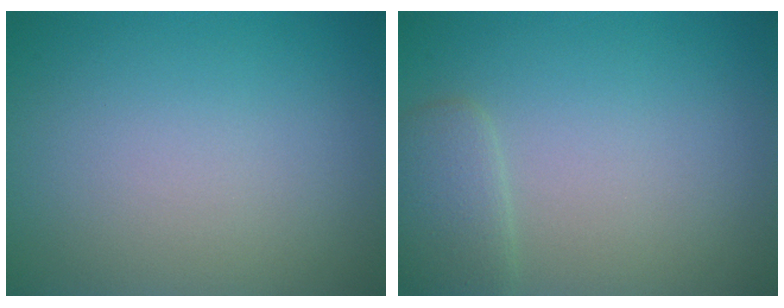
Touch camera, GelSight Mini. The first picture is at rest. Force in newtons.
{"total": 2.1, "press": 2.1, "slide": 0.1}